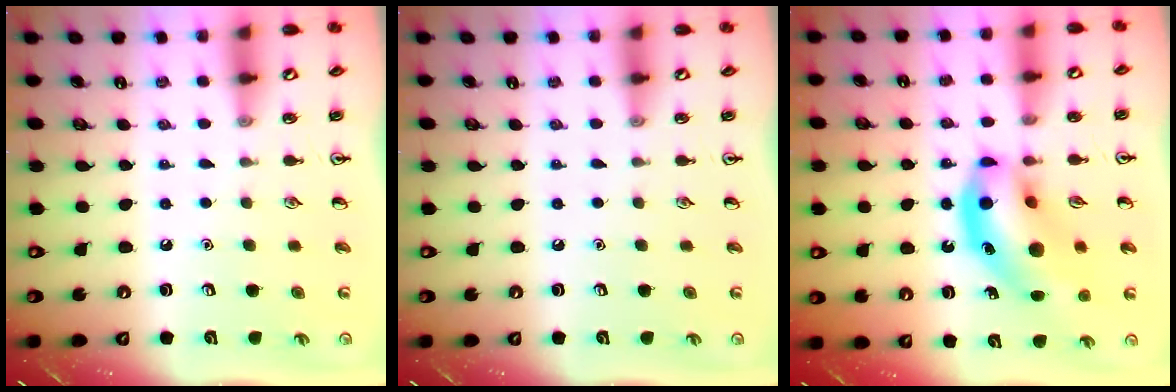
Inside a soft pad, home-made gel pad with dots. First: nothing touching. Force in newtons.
{"total": 0.0}
{"total": 16.5, "press": 16.1, "slide": 3.7}